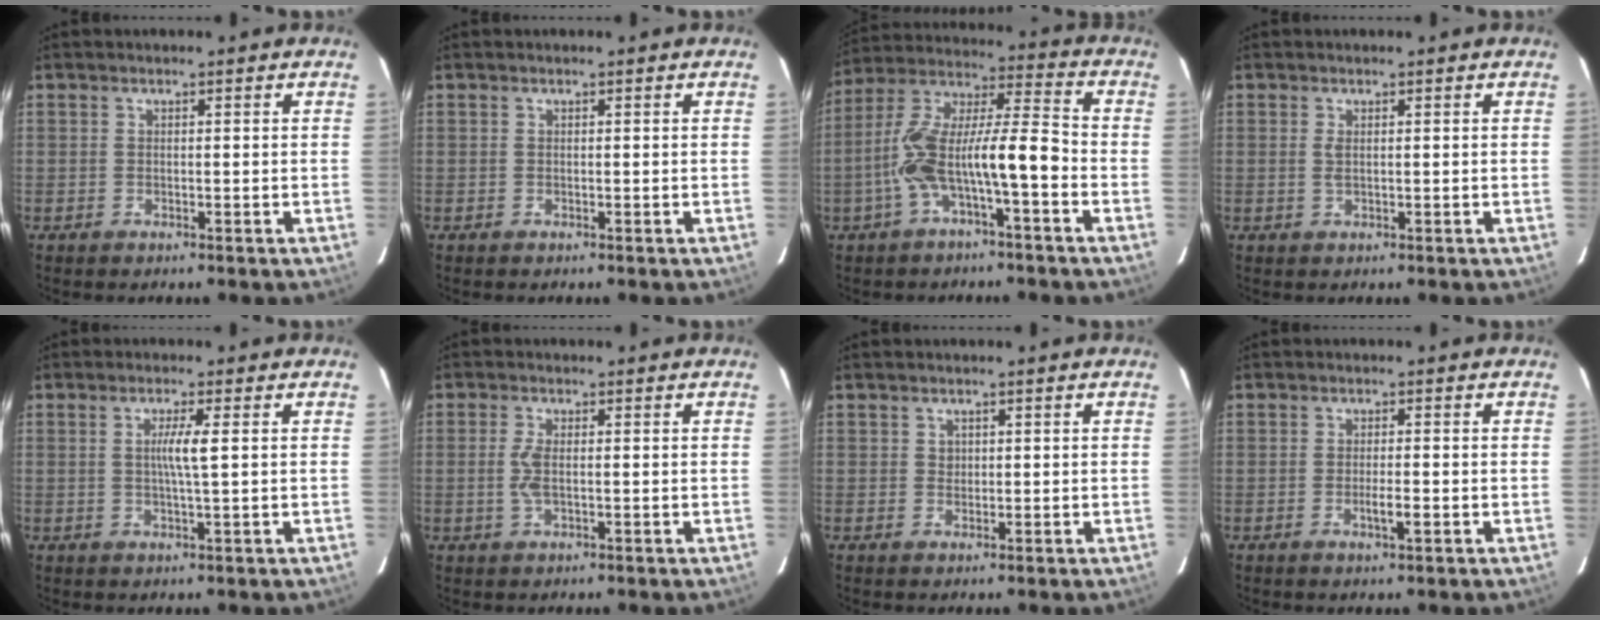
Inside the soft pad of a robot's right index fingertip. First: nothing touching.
{"total": 0.0}
{"total": 13.1, "force": [-4.2, 2.3, 12.2], "torque": [-0.242, 0.034, -0.075]}
{"total": 1.1, "force": [0.2, 0.2, 1.0], "torque": [-0.025, -0.002, 0.005]}
{"total": 3.5, "force": [0.5, -0.5, 3.4], "torque": [-0.067, -0.004, 0.007]}
{"total": 2.7, "force": [-0.2, 0.8, 2.6], "torque": [-0.062, -0.002, -0.003]}
{"total": 1.0, "force": [0.4, 0.9, 0.3], "torque": [-0.001, 0.000, 0.005]}
{"total": 2.4, "force": [-0.8, 0.2, 2.2], "torque": [-0.041, -0.002, -0.014]}